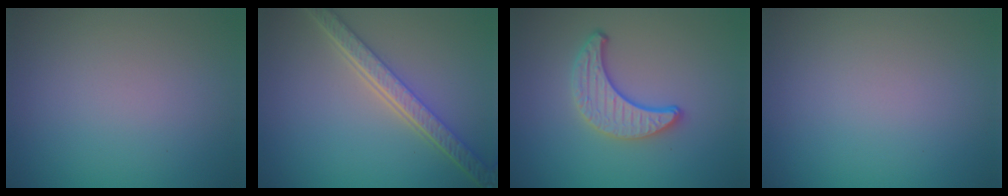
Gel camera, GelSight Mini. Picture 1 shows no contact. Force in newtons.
{"total": 5.3, "press": 4.1, "slide": 3.4}
{"total": 3.6, "press": 3.1, "slide": 1.8}
{"total": 0.0}